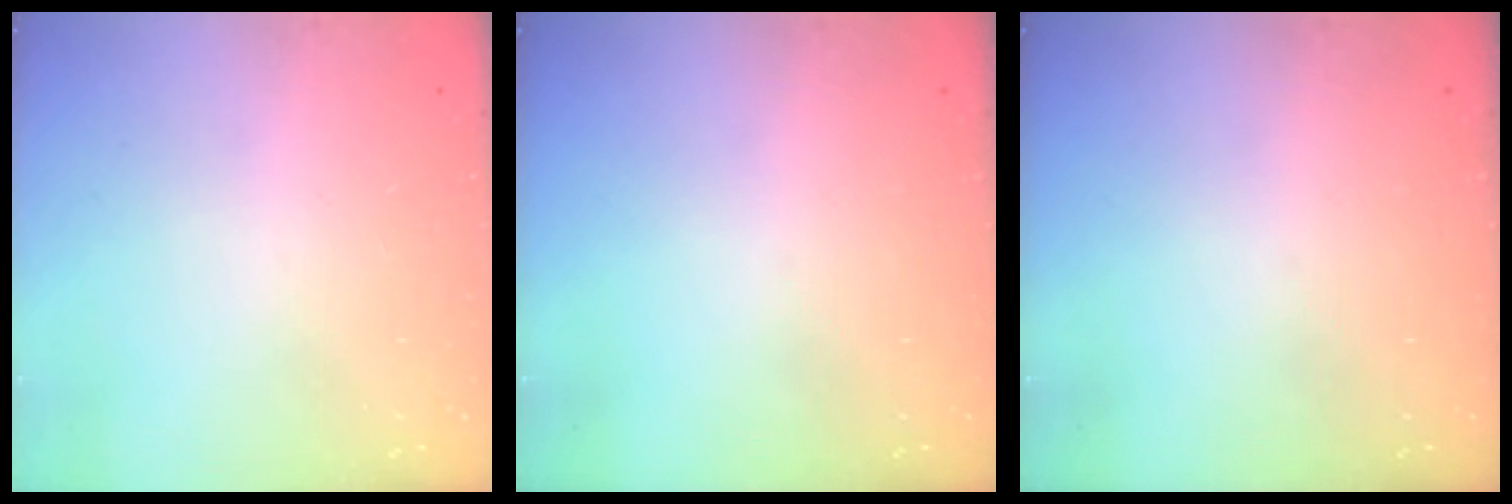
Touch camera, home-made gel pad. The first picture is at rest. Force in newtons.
{"total": 0.0}
{"total": 0.0}